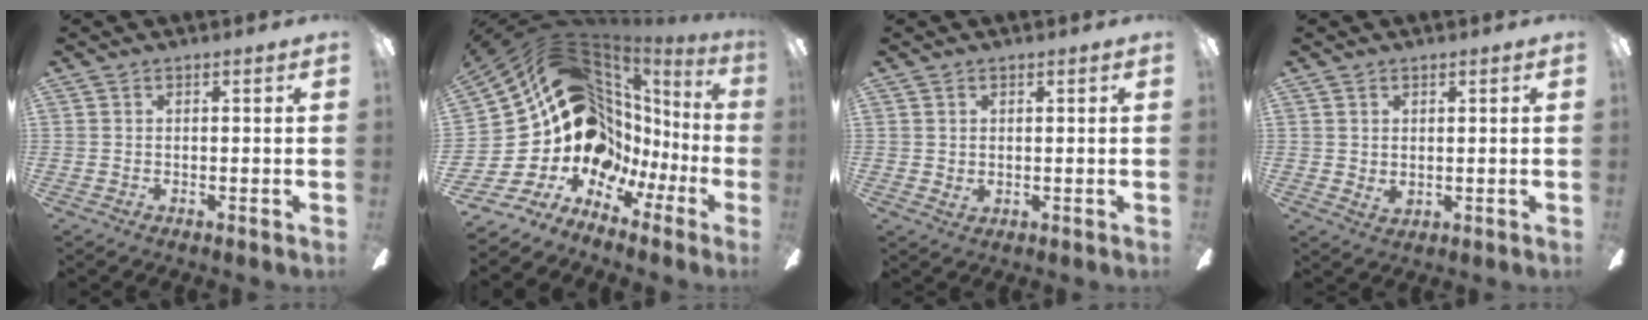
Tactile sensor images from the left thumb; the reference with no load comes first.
{"total": 16.9, "force": [4.4, 14.2, 8.0], "torque": [-0.149, -0.081, 0.122]}
{"total": 1.2, "force": [0.7, 0.9, 0.4], "torque": [-0.002, 0.001, 0.010]}
{"total": 1.8, "force": [1.0, 1.3, 0.8], "torque": [-0.009, -0.002, 0.017]}